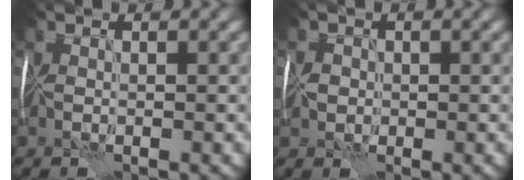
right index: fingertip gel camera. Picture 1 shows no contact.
{"total": 1.4, "force": [-0.7, 1.2, -0.3], "torque": [0.001, 0.001, -0.010]}